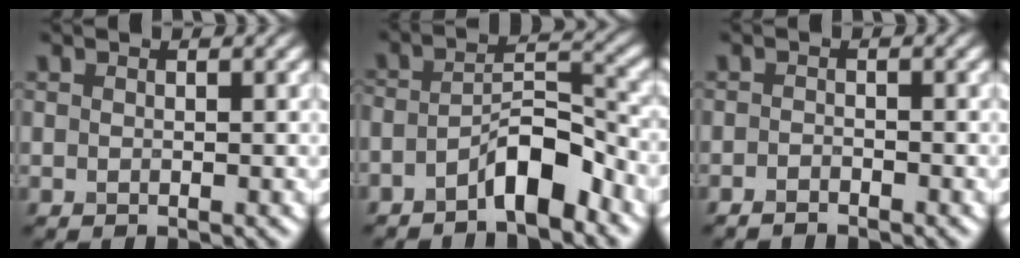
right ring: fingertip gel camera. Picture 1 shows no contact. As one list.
[{"total": 4.9, "force": [-3.1, 1.4, 3.5], "torque": [-0.058, 0.014, -0.058]}, {"total": 1.1, "force": [-1.0, 0.2, 0.4], "torque": [-0.005, -0.001, -0.020]}]